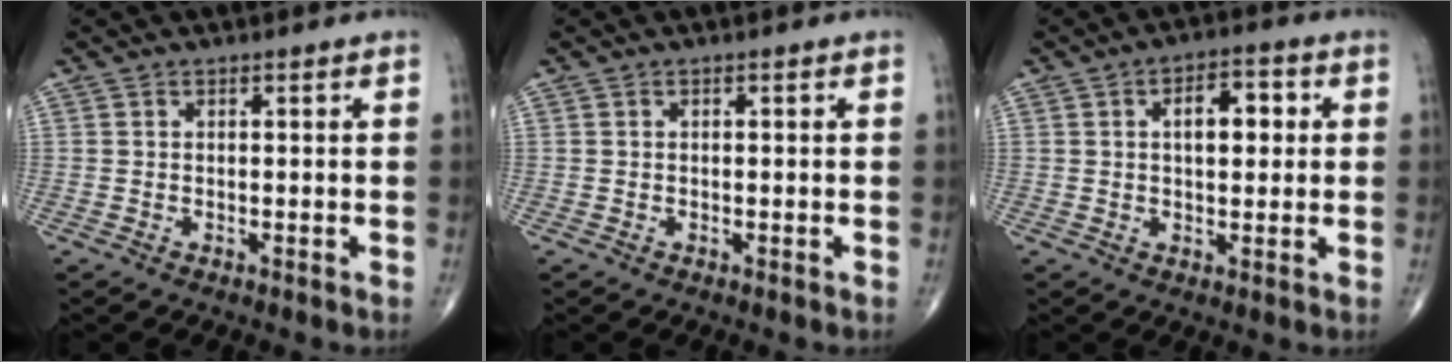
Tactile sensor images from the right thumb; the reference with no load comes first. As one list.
[{"total": 0.0}, {"total": 7.3, "force": [1.4, 3.8, 6.0], "torque": [-0.070, 0.009, 0.017]}]